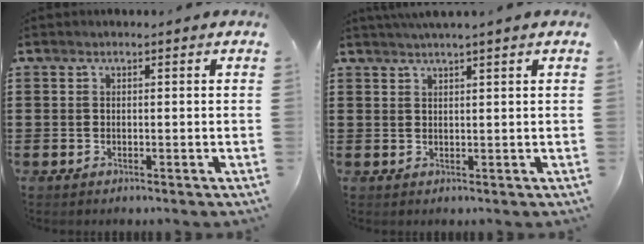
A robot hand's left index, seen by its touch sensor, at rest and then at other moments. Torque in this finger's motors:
{"motor_torque": [1.46, -0.68, 0.44, 0.14]}